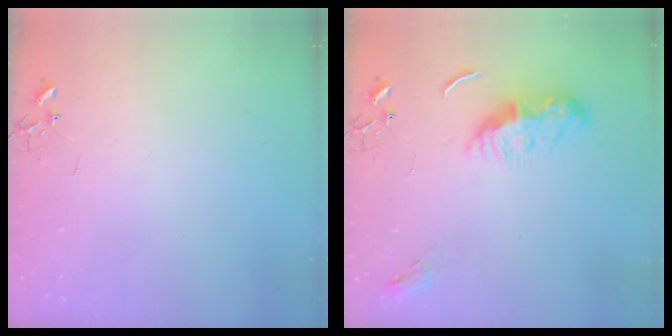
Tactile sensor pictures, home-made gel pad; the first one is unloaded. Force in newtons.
{"total": 11.6, "press": 11.6, "slide": 0.3}